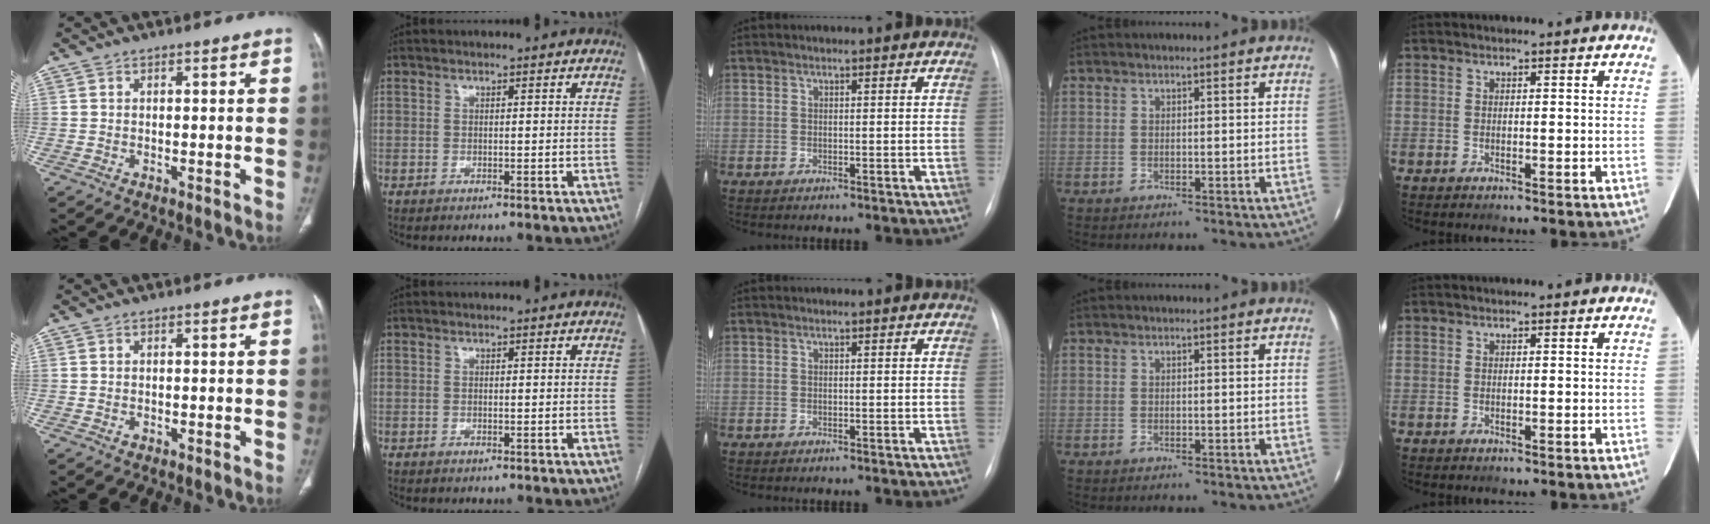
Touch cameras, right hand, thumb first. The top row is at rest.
{"thumb": {"total": 0.6, "force": [-0.2, 0.5, 0.3], "torque": [-0.005, 0.000, -0.001]}}